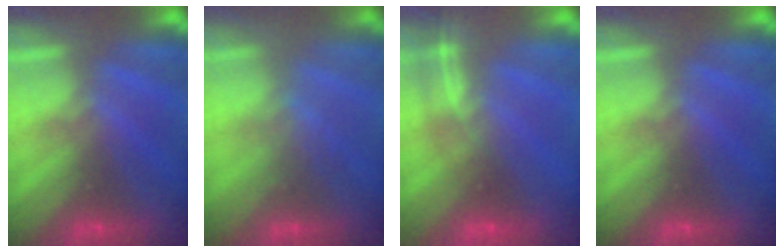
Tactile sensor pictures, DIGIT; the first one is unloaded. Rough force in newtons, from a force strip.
{"total": 1.3}
{"total": 1.8}
{"total": 0.0}